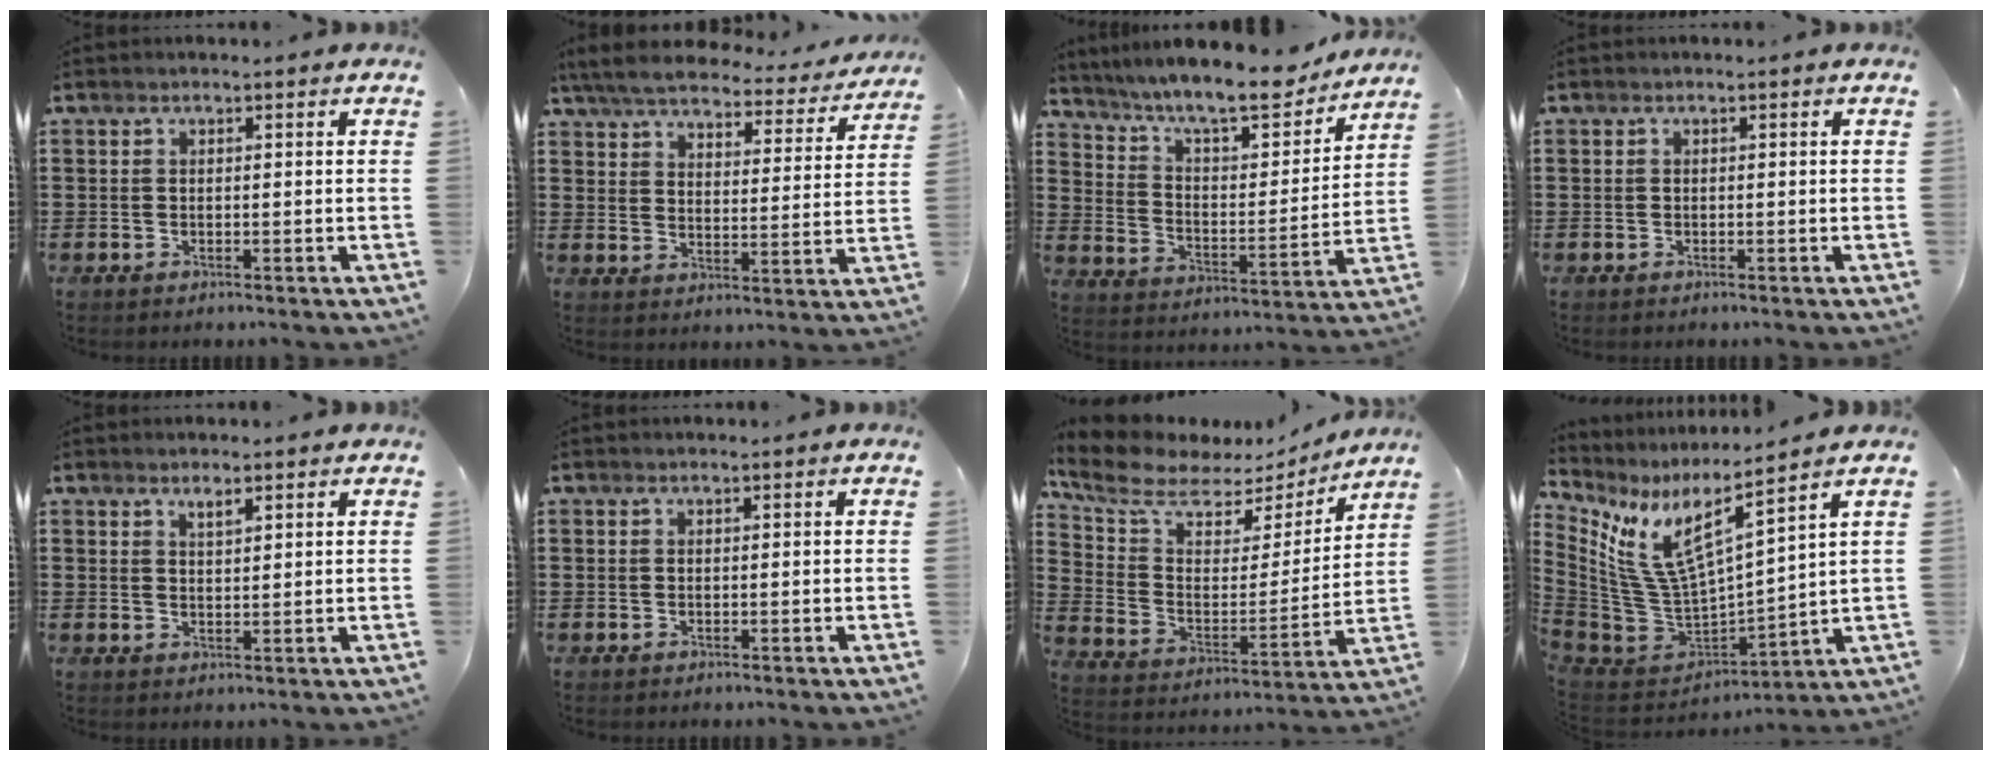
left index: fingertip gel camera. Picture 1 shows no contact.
{"total": 6.0, "force": [5.6, 0.8, 2.0], "torque": [-0.064, -0.032, 0.095]}
{"total": 9.8, "force": [8.8, 0.9, 4.3], "torque": [-0.109, -0.055, 0.148]}
{"total": 0.0}
{"total": 1.8, "force": [1.5, 0.4, 0.8], "torque": [-0.018, 0.002, 0.027]}
{"total": 0.0}
{"total": 7.9, "force": [6.2, 3.5, 3.5], "torque": [-0.104, -0.038, 0.107]}
{"total": 7.9, "force": [4.0, 2.1, 6.5], "torque": [-0.165, -0.056, 0.062]}